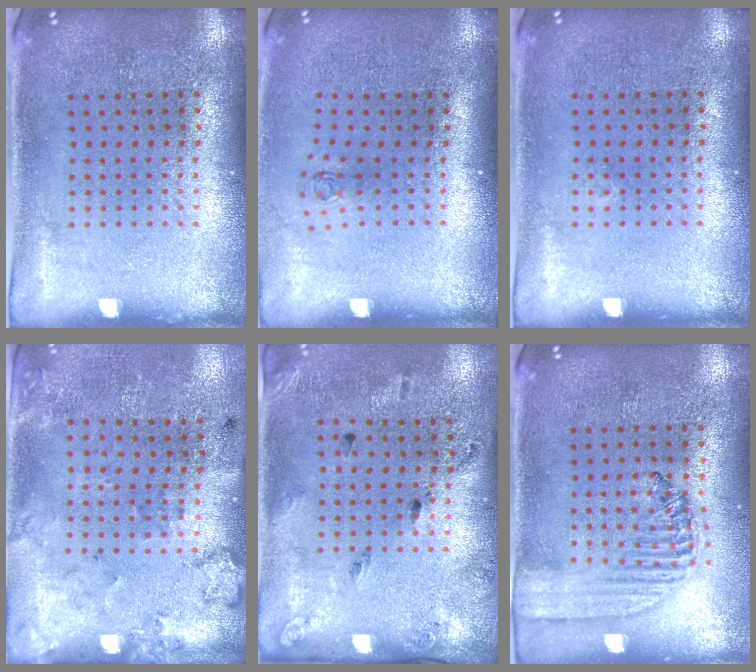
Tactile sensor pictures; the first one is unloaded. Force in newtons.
{"total": 0.7, "press": 0.3, "slide": 0.6}
{"total": 0.0}
{"total": 2.0, "press": 1.3, "slide": 1.5}
{"total": 1.8, "press": 1.1, "slide": 1.5}
{"total": 1.4, "press": 1.4, "slide": 0.5}